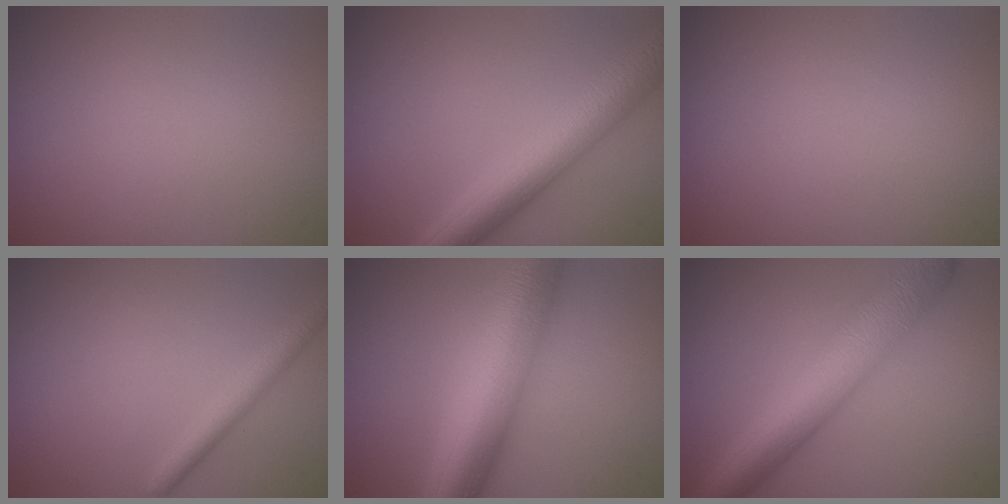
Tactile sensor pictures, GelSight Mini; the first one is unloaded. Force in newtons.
{"total": 7.0, "press": 7.0, "slide": 0.1}
{"total": 0.0}
{"total": 2.1, "press": 2.1, "slide": 0.2}
{"total": 10.3, "press": 10.3, "slide": 0.1}
{"total": 8.1, "press": 8.1, "slide": 0.2}